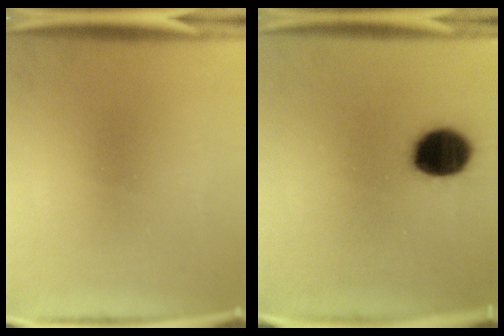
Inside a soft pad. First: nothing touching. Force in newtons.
{"total": 13.7}